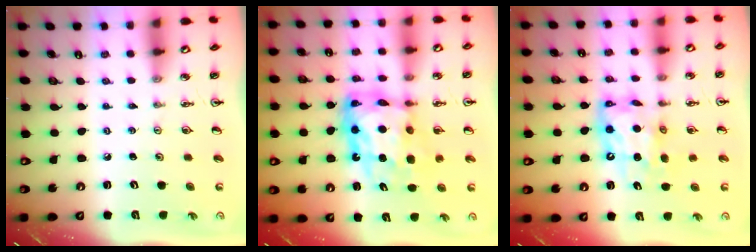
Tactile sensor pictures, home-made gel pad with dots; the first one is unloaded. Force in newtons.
{"total": 14.2, "press": 14.1, "slide": 1.5}
{"total": 10.4, "press": 10.4, "slide": 1.1}